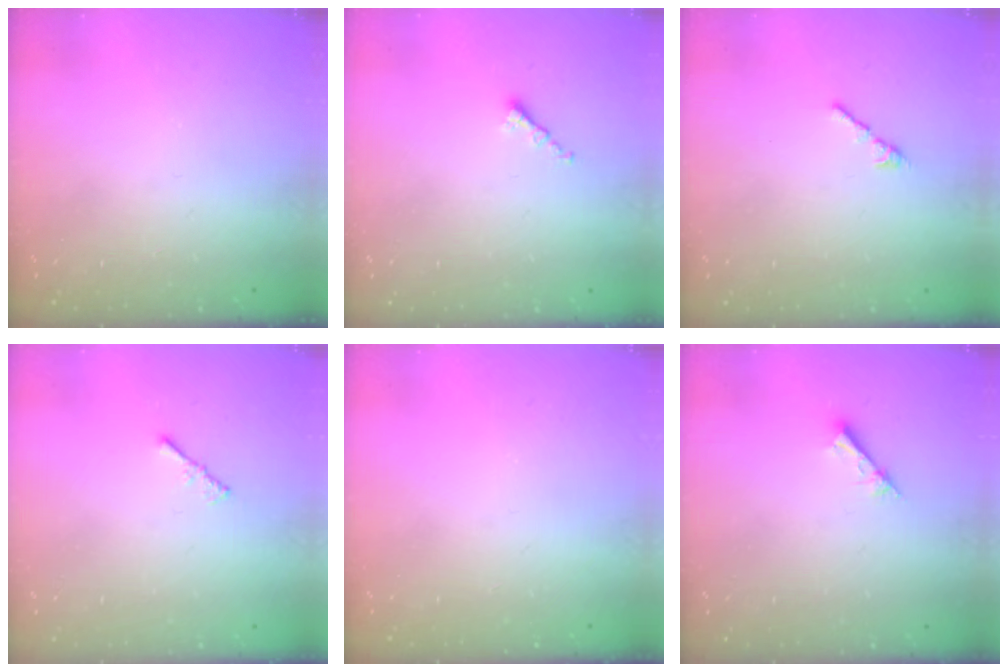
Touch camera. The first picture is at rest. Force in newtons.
{"total": 1.4, "press": 1.2, "slide": 0.6}
{"total": 2.7, "press": 2.6, "slide": 0.7}
{"total": 1.5, "press": 1.4, "slide": 0.4}
{"total": 0.0}
{"total": 1.2, "press": 1.2, "slide": 0.1}